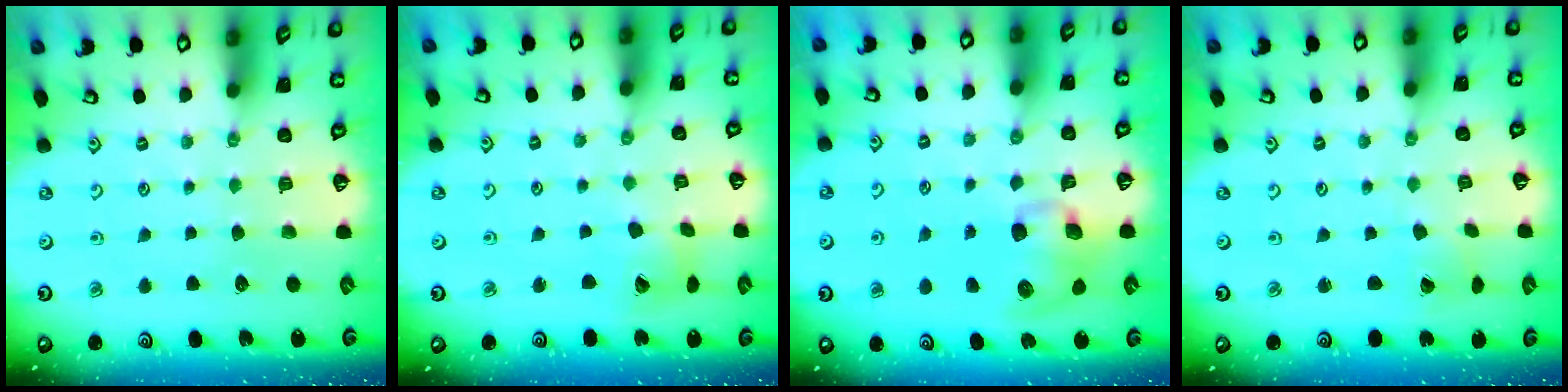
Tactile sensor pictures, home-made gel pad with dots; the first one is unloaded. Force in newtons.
{"total": 8.8, "press": 8.7, "slide": 1.2}
{"total": 9.3, "press": 9.2, "slide": 1.5}
{"total": 1.8, "press": 1.8, "slide": 0.4}